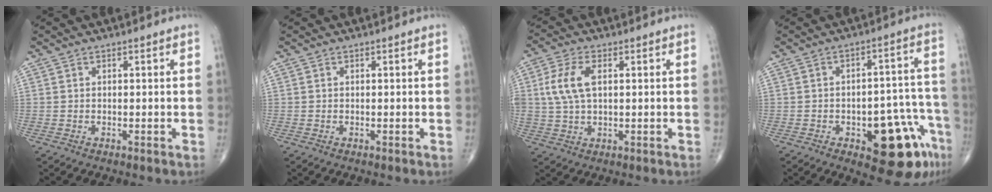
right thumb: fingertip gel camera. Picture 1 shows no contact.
{"total": 0.0}
{"total": 7.7, "force": [1.6, 4.1, 6.3], "torque": [-0.144, 0.006, 0.033]}
{"total": 14.9, "force": [-7.1, 6.1, 11.5], "torque": [-0.106, 0.055, -0.081]}